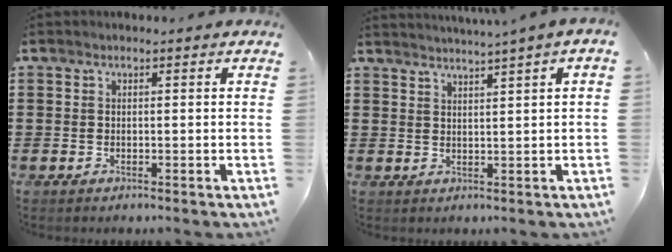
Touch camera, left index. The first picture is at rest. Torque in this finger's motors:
{"motor_torque": [0.11, -2.02, 0.73, 0.17]}